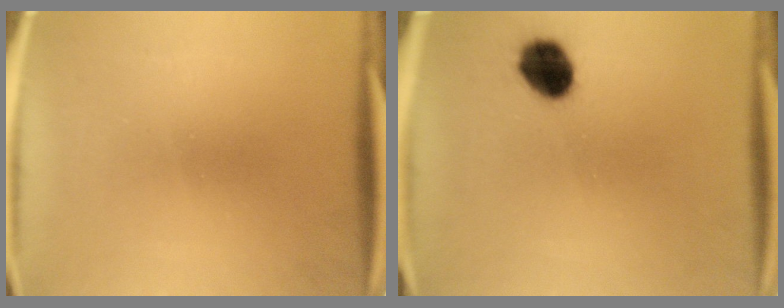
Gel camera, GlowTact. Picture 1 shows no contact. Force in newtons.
{"total": 8.8}